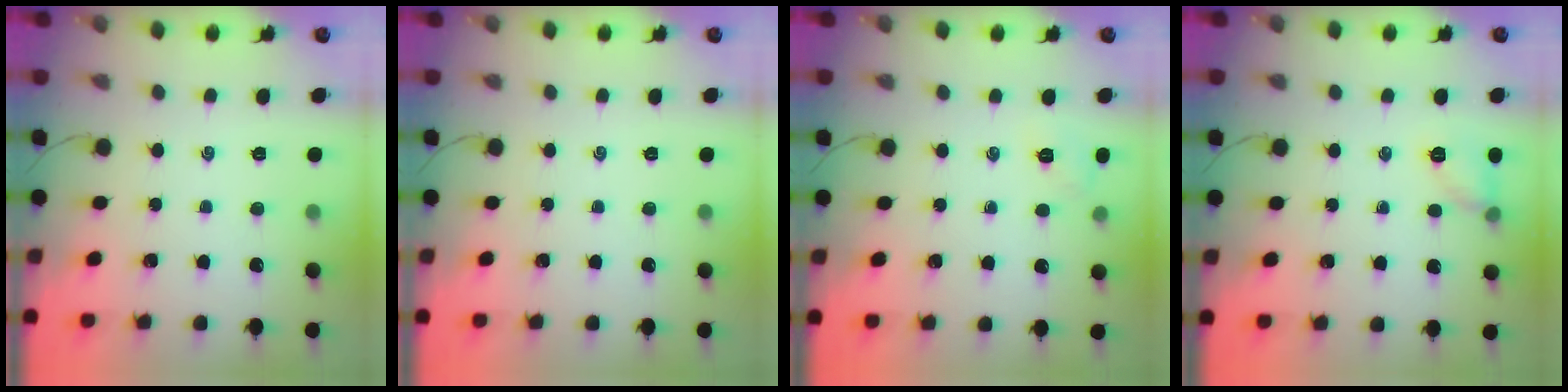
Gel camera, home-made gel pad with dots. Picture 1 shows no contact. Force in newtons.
{"total": 0.0}
{"total": 5.6, "press": 5.4, "slide": 1.5}
{"total": 6.7, "press": 6.7, "slide": 0.8}